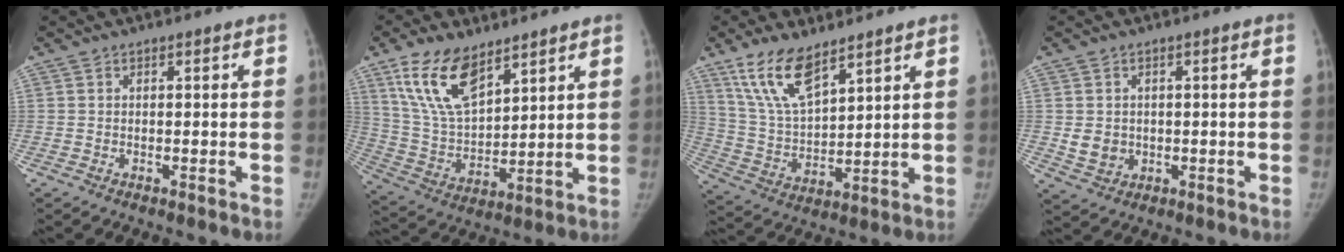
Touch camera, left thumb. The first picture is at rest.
{"total": 14.6, "force": [9.1, 6.7, 9.3], "torque": [-0.154, -0.039, 0.186]}
{"total": 12.2, "force": [8.3, 4.5, 7.7], "torque": [-0.135, -0.038, 0.175]}
{"total": 4.2, "force": [0.0, 3.7, 2.1], "torque": [-0.021, -0.002, 0.012]}